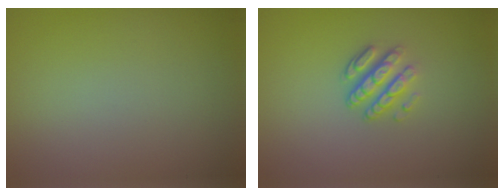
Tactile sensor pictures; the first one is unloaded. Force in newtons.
{"total": 3.4, "press": 2.4, "slide": 2.4}